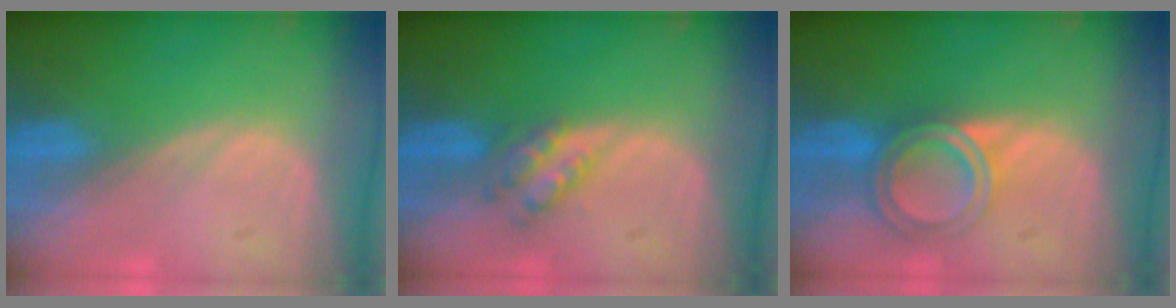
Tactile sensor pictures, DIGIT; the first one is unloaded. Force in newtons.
{"total": 3.7, "press": 3.7, "slide": 0.3}
{"total": 6.4, "press": 5.4, "slide": 3.5}